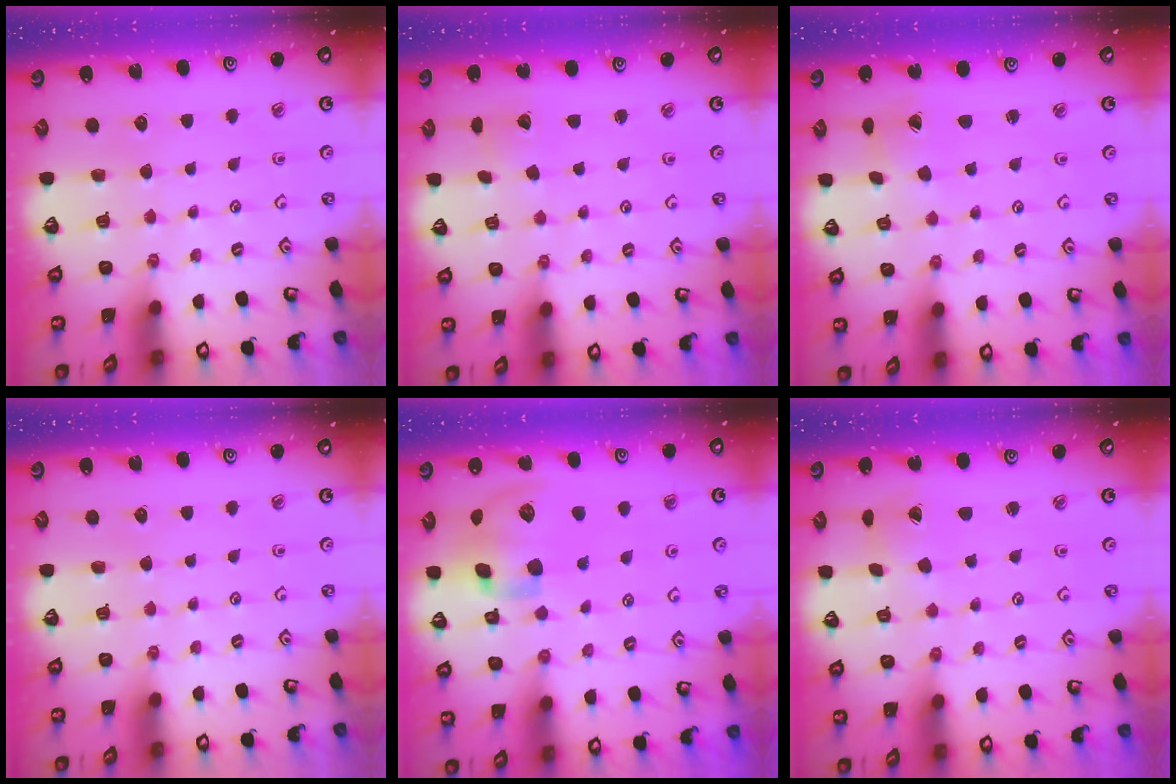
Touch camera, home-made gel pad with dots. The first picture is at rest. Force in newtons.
{"total": 2.6, "press": 2.5, "slide": 0.3}
{"total": 2.0, "press": 2.0, "slide": 0.2}
{"total": 0.0}
{"total": 16.0, "press": 15.8, "slide": 2.3}
{"total": 1.6, "press": 1.6, "slide": 0.3}